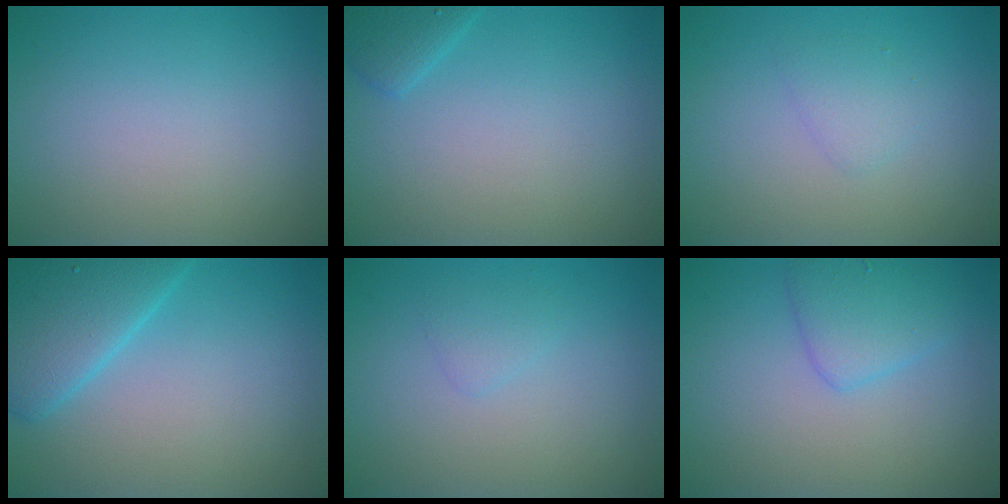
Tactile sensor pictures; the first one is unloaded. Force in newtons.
{"total": 1.8, "press": 1.8, "slide": 0.1}
{"total": 1.4, "press": 1.4, "slide": 0.0}
{"total": 5.5, "press": 5.5, "slide": 0.3}
{"total": 1.0, "press": 1.0, "slide": 0.1}
{"total": 2.9, "press": 2.9, "slide": 0.1}